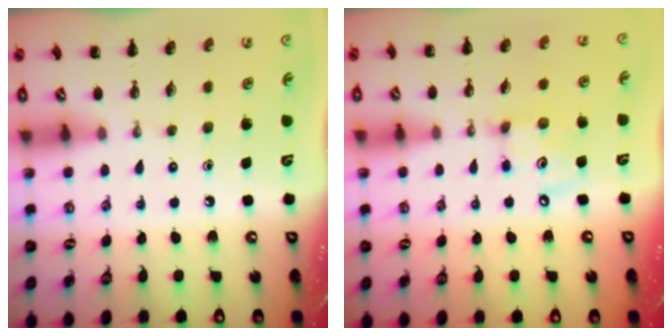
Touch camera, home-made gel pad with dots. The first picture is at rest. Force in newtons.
{"total": 7.8, "press": 7.6, "slide": 1.4}